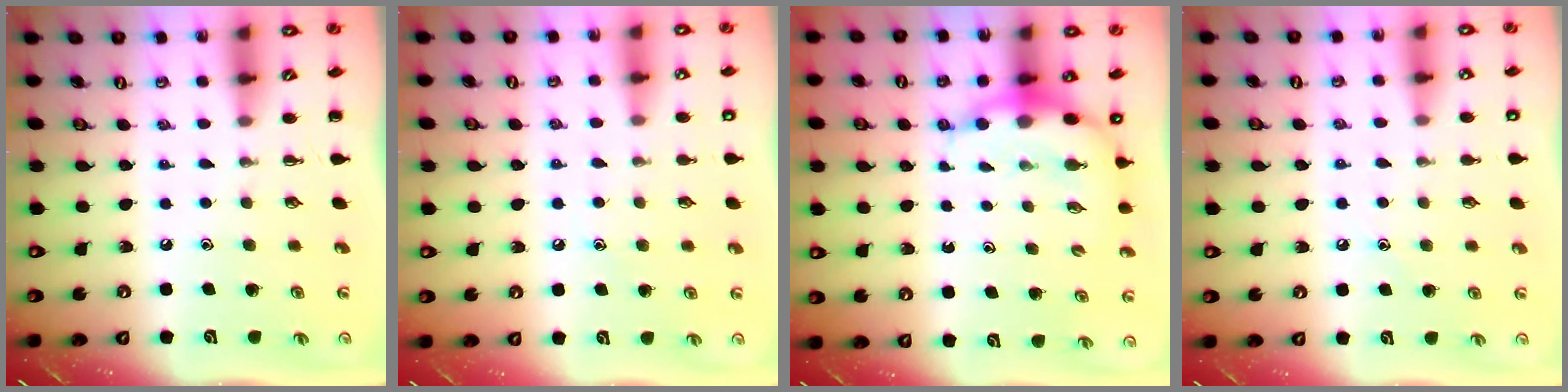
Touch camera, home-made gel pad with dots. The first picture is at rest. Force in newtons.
{"total": 6.0, "press": 5.8, "slide": 1.4}
{"total": 7.1, "press": 6.9, "slide": 1.7}
{"total": 6.4, "press": 6.1, "slide": 1.9}